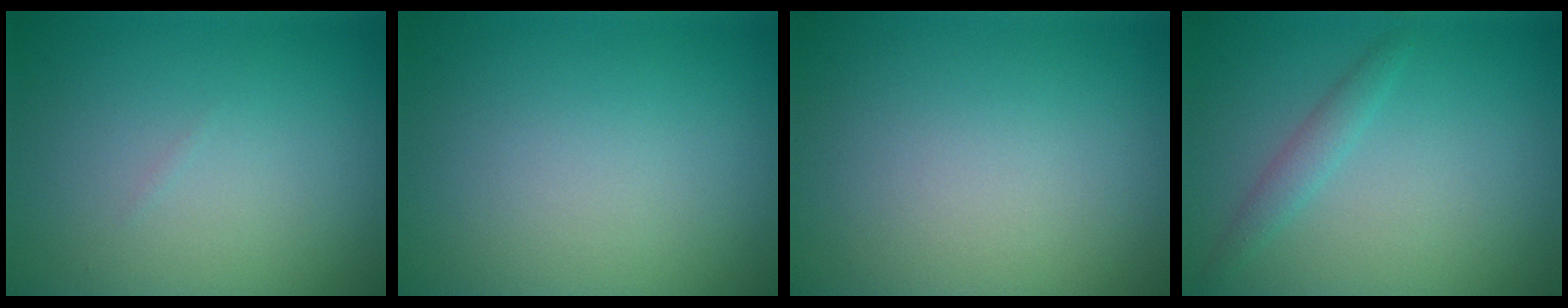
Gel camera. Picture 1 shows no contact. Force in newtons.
{"total": 0.0}
{"total": 0.0}
{"total": 1.4, "press": 1.4, "slide": 0.1}